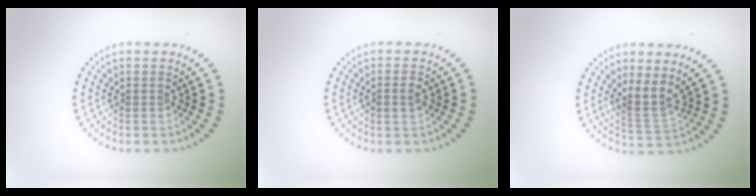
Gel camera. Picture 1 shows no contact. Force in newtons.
{"total": 1.3, "press": 1.3, "slide": 0.1}
{"total": 2.8, "press": 2.1, "slide": 1.8}